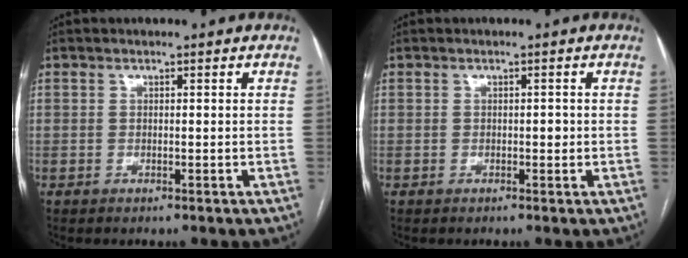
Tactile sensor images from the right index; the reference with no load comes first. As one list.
[{"total": 1.0, "force": [-0.1, 0.6, 0.8], "torque": [-0.009, 0.001, -0.003]}]